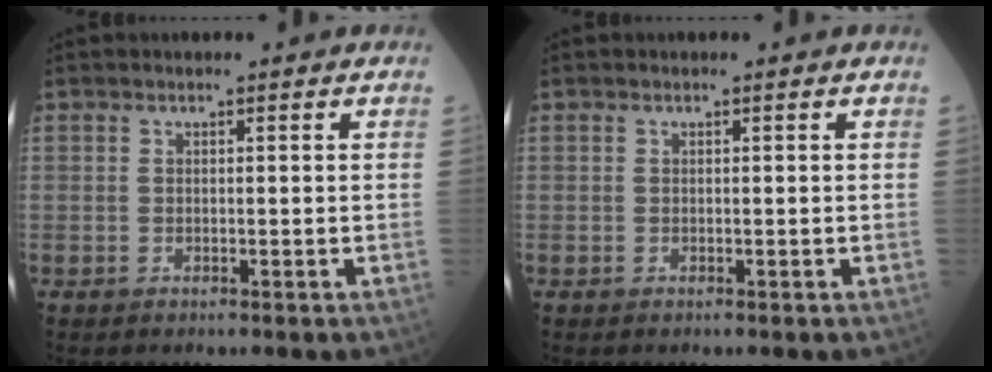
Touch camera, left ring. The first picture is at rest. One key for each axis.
{"total": 0.0}